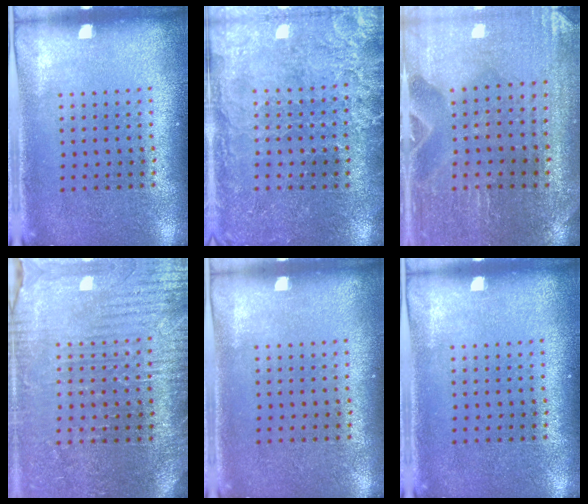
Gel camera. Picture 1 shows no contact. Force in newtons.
{"total": 3.3, "press": 3.1, "slide": 1.1}
{"total": 0.8, "press": 0.8, "slide": 0.2}
{"total": 3.9, "press": 3.7, "slide": 1.2}
{"total": 0.0}
{"total": 0.0}